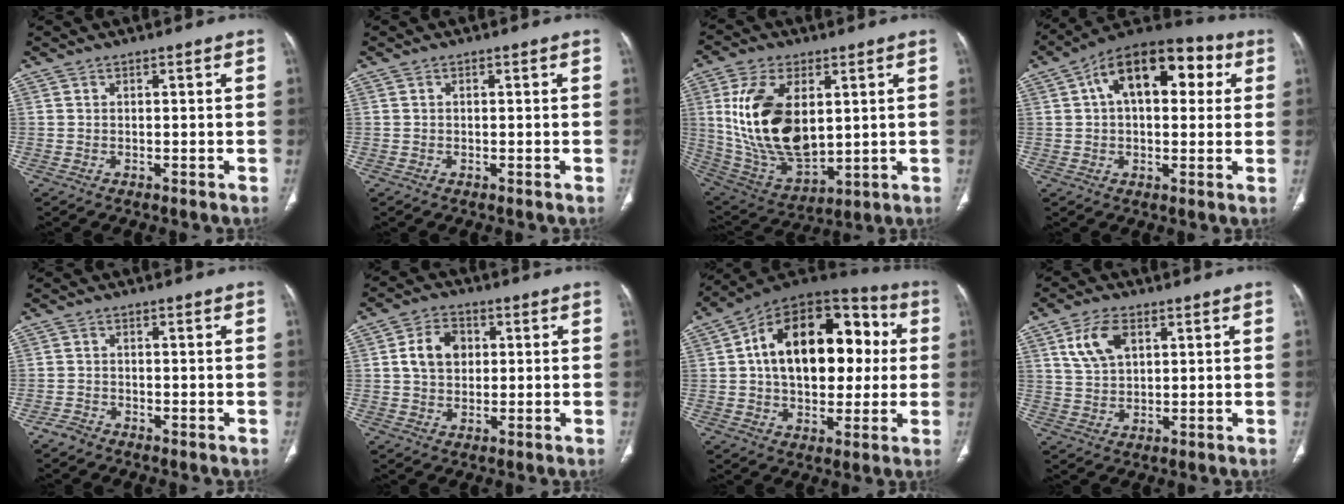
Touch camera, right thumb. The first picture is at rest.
{"total": 0.0}
{"total": 20.2, "force": [3.6, 11.2, 16.4], "torque": [-0.306, -0.021, 0.086]}
{"total": 18.0, "force": [5.1, 10.0, 14.1], "torque": [-0.179, 0.029, 0.067]}
{"total": 1.6, "force": [-1.4, 0.8, 0.2], "torque": [-0.007, 0.000, -0.030]}
{"total": 7.6, "force": [1.3, 5.7, 4.9], "torque": [-0.069, 0.006, 0.020]}
{"total": 25.0, "force": [3.2, 15.4, 19.4], "torque": [-0.272, 0.034, 0.044]}
{"total": 7.8, "force": [3.2, 4.6, 5.4], "torque": [-0.097, -0.006, 0.067]}